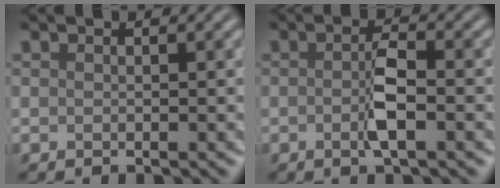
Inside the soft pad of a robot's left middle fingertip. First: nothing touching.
{"total": 2.7, "force": [-0.5, 0.6, 2.5], "torque": [-0.048, -0.001, -0.013]}